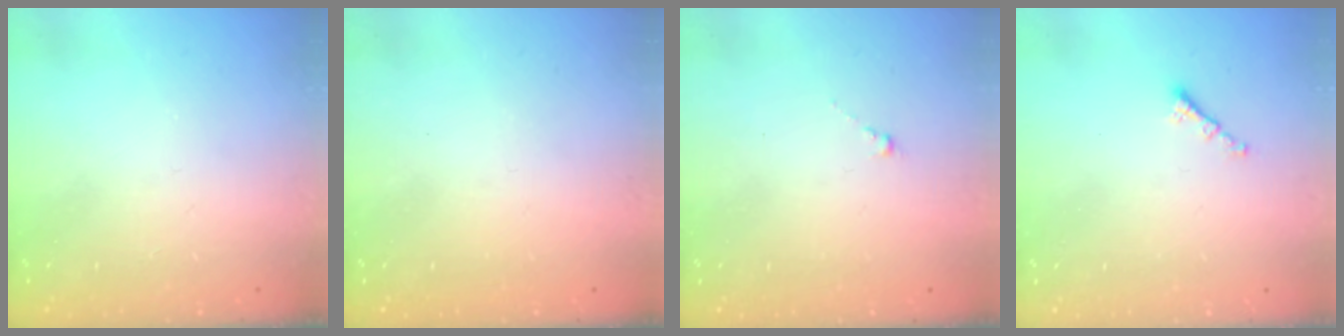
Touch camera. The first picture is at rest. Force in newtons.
{"total": 0.9, "press": 0.8, "slide": 0.3}
{"total": 0.0}
{"total": 1.3, "press": 1.2, "slide": 0.5}